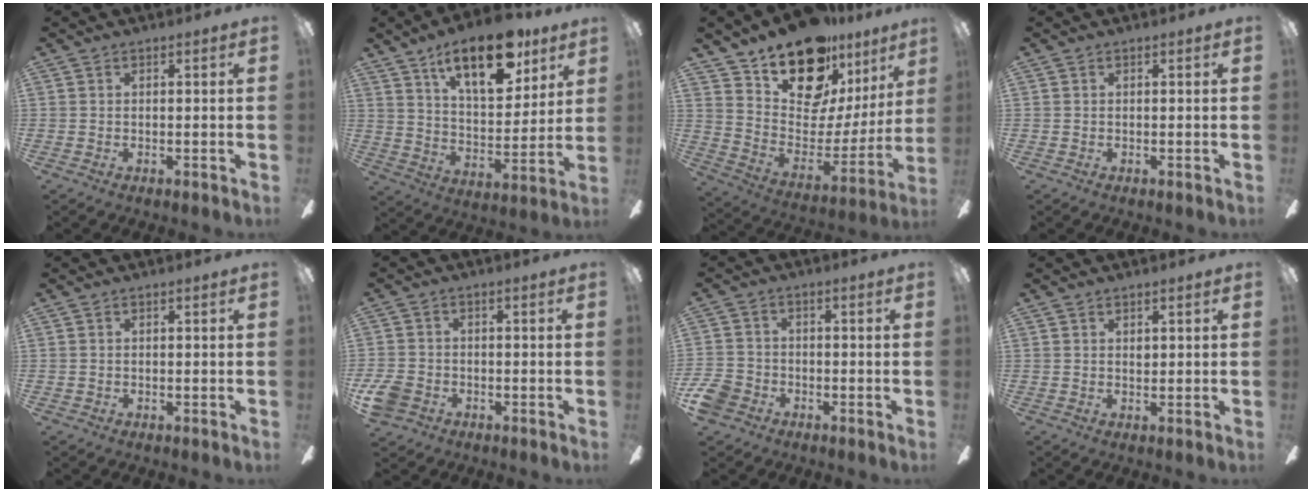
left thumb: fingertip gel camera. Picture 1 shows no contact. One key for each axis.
{"total": 19.4, "fx": 12.0, "fy": 8.5, "fz": 12.6, "tx": -0.184, "ty": -0.057, "tz": 0.197}
{"total": 21.0, "fx": 15.9, "fy": 9.8, "fz": 9.4, "tx": -0.154, "ty": -0.112, "tz": 0.283}
{"total": 0.0}
{"total": 0.6, "fx": -0.2, "fy": 0.5, "fz": 0.2, "tx": -0.002, "ty": 0.005, "tz": -0.005}
{"total": 5.7, "fx": -2.8, "fy": 4.2, "fz": 2.6, "tx": -0.064, "ty": 0.015, "tz": -0.054}
{"total": 6.2, "fx": -3.4, "fy": 4.6, "fz": 2.4, "tx": -0.060, "ty": 0.022, "tz": -0.067}
{"total": 1.3, "fx": 0.7, "fy": 0.8, "fz": 0.8, "tx": -0.009, "ty": -0.002, "tz": 0.010}